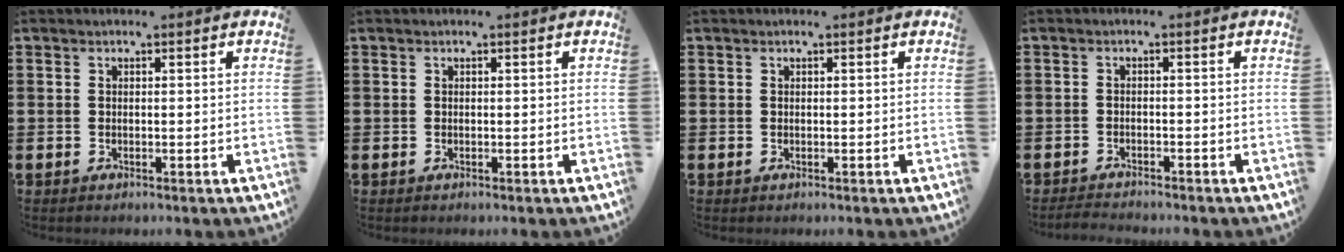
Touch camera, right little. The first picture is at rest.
{"total": 0.0}
{"total": 0.0}
{"total": 1.4, "force": [-1.4, 0.0, 0.2], "torque": [-0.007, 0.003, -0.029]}